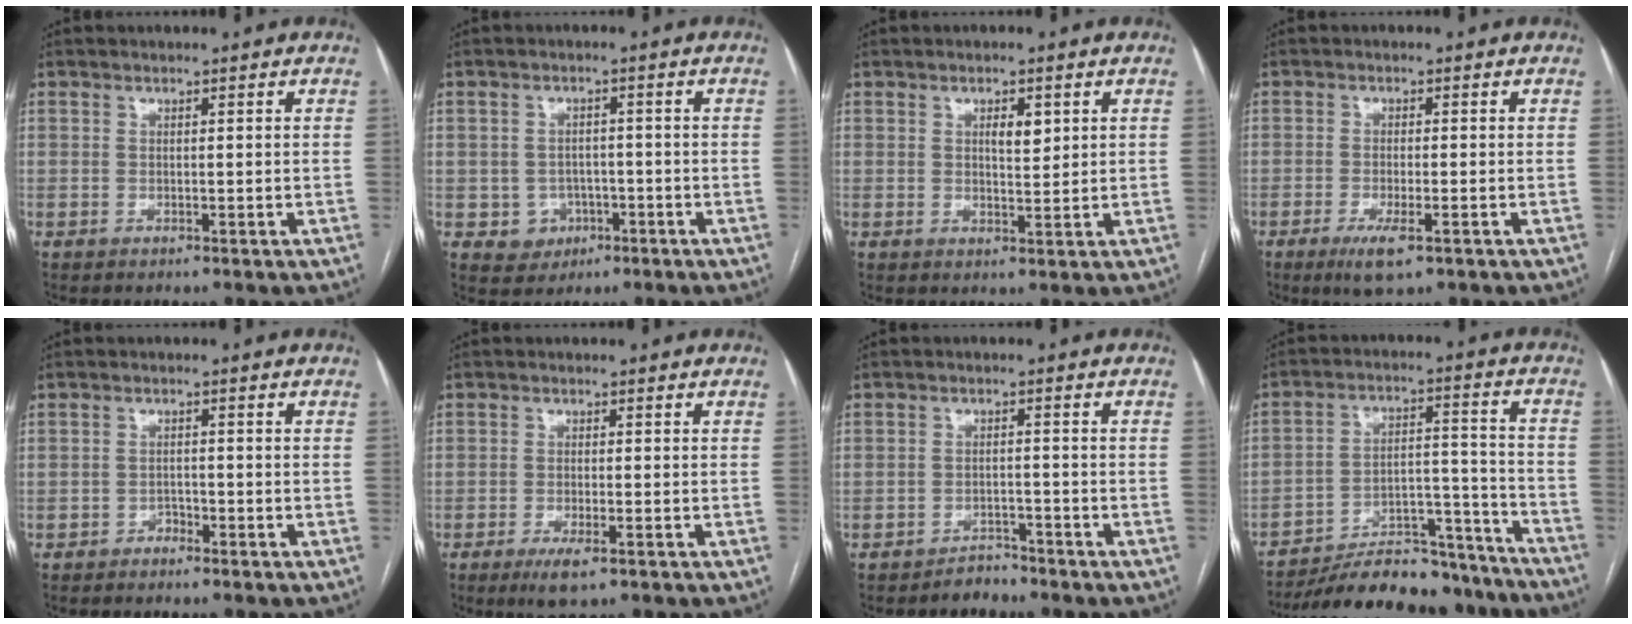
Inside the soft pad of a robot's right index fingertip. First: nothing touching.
{"total": 4.3, "force": [-1.4, 4.0, 0.7], "torque": [-0.001, 0.011, -0.012]}
{"total": 3.0, "force": [1.1, 1.1, 2.5], "torque": [-0.040, -0.001, 0.019]}
{"total": 4.8, "force": [-2.6, 1.0, 3.9], "torque": [-0.074, -0.009, -0.041]}
{"total": 1.3, "force": [-1.2, 0.5, 0.3], "torque": [-0.002, 0.003, -0.020]}
{"total": 3.9, "force": [-2.2, 0.8, 3.1], "torque": [-0.057, -0.008, -0.035]}
{"total": 2.5, "force": [-2.3, 0.8, -0.2], "torque": [0.006, 0.000, -0.036]}
{"total": 20.9, "force": [-19.2, 5.4, 6.2], "torque": [-0.081, 0.026, -0.282]}